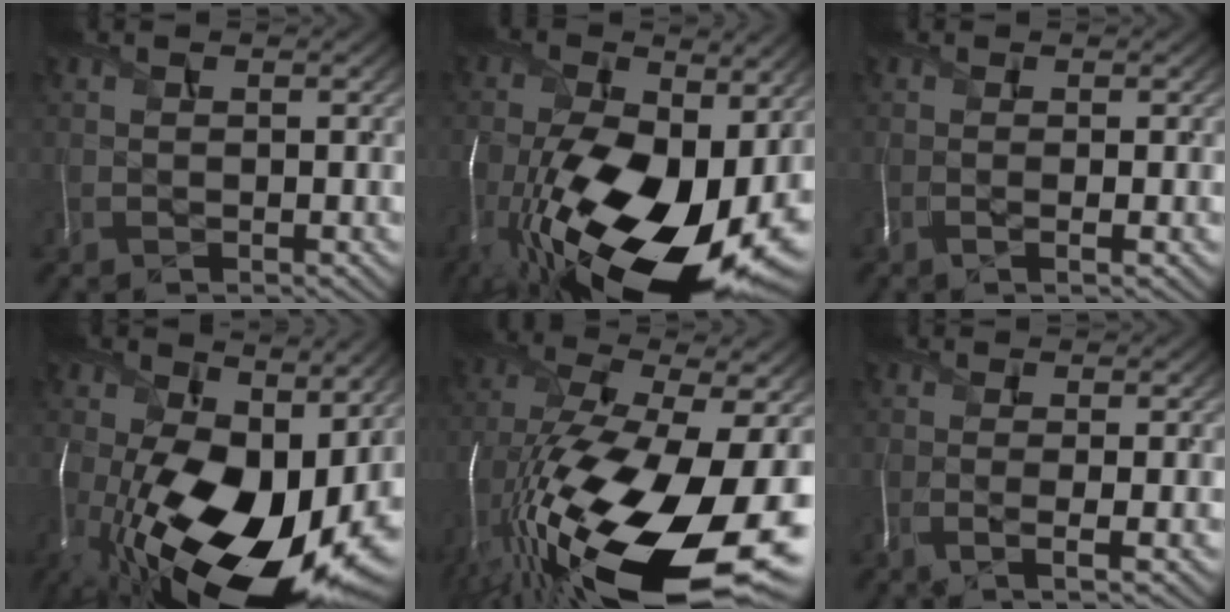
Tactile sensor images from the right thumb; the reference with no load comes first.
{"total": 20.2, "force": [-5.6, 11.2, 15.9], "torque": [-0.312, -0.050, -0.074]}
{"total": 1.8, "force": [-0.4, 0.4, 1.8], "torque": [-0.032, -0.002, -0.011]}
{"total": 19.7, "force": [-2.8, 12.2, 15.3], "torque": [-0.291, -0.044, -0.028]}
{"total": 20.7, "force": [-7.2, 8.9, 17.2], "torque": [-0.377, -0.061, -0.106]}
{"total": 3.0, "force": [-0.6, 0.7, 2.9], "torque": [-0.050, -0.004, -0.013]}